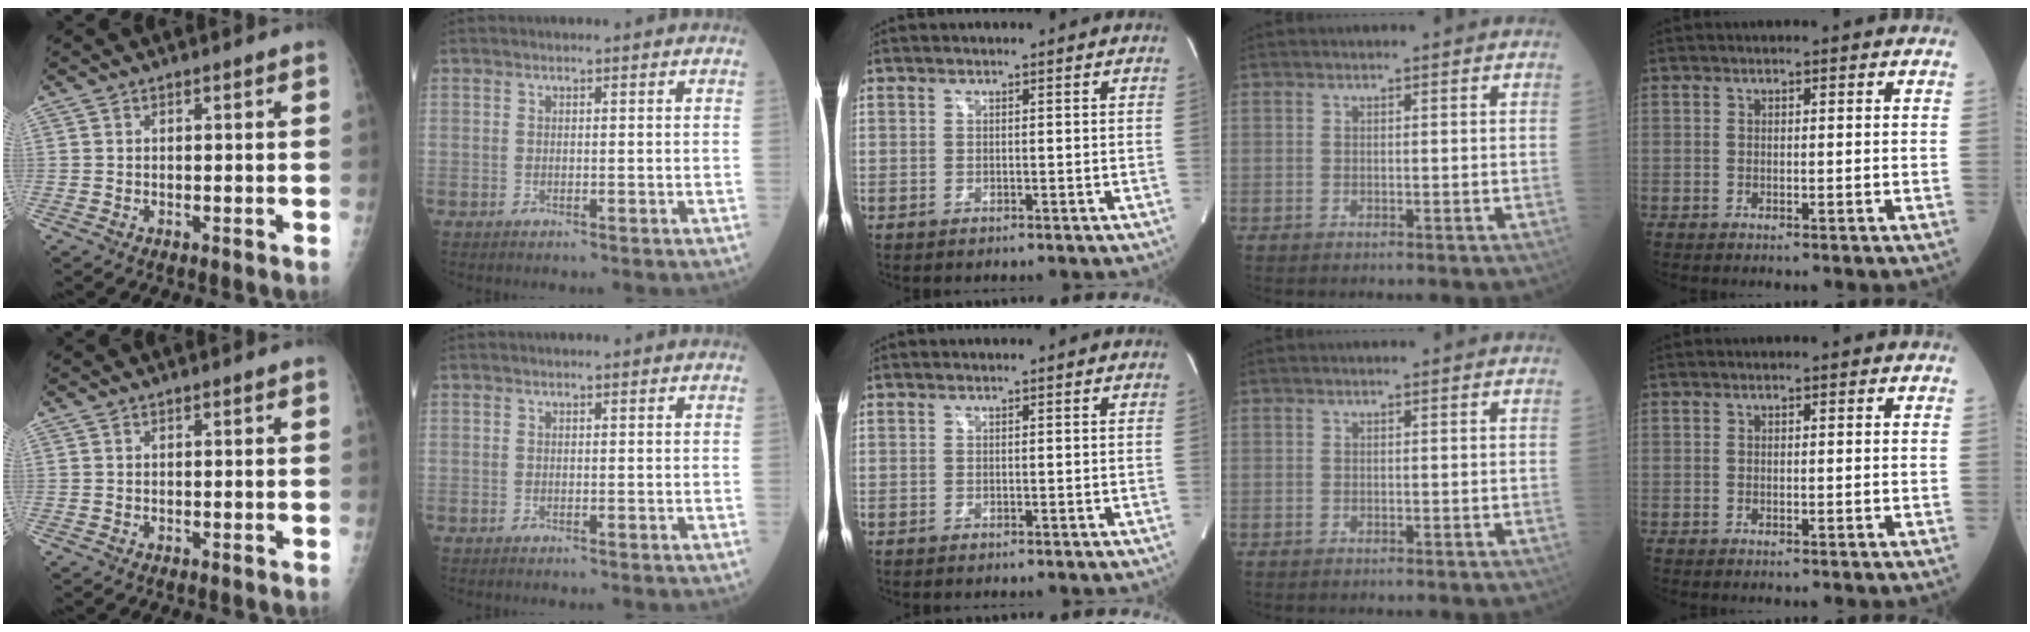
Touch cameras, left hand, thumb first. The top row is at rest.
{}